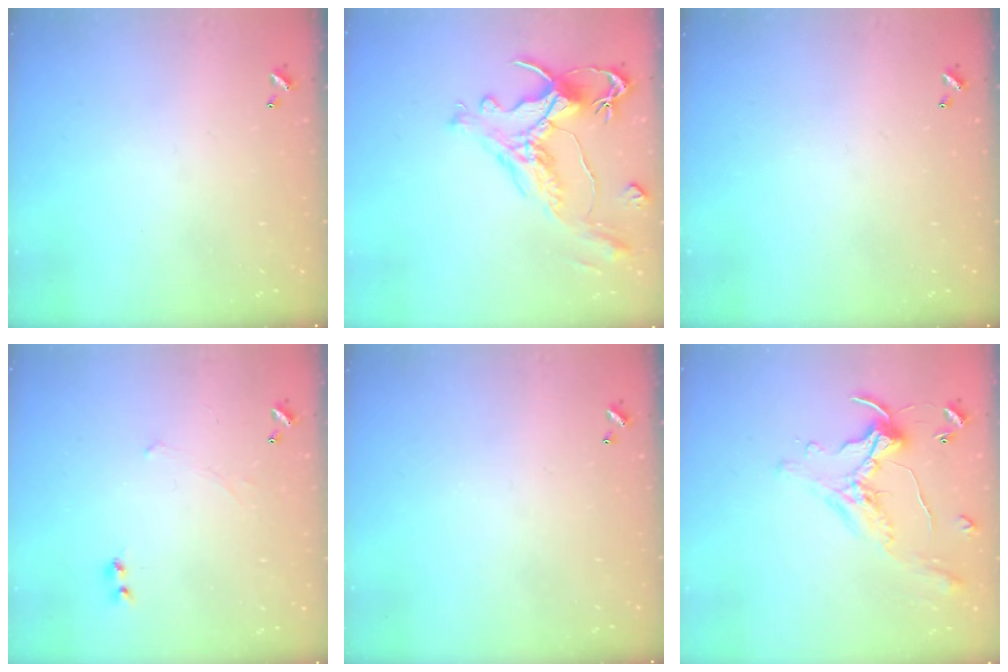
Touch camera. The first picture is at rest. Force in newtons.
{"total": 1.8, "press": 1.2, "slide": 1.3}
{"total": 0.0}
{"total": 2.3, "press": 2.3, "slide": 0.2}
{"total": 0.0}
{"total": 0.0}